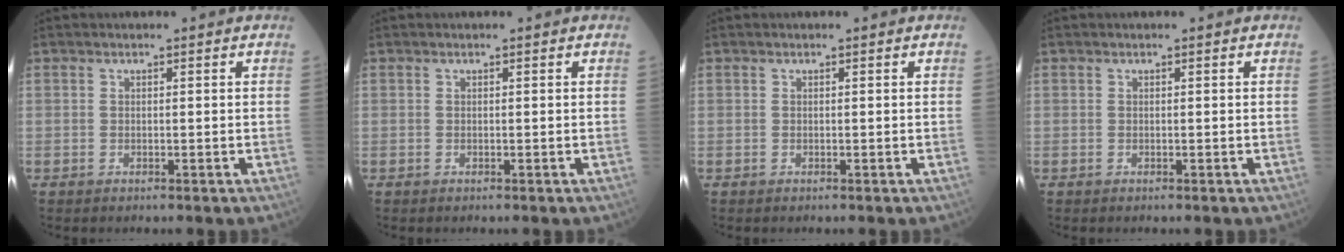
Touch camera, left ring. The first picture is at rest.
{"total": 0.0}
{"total": 0.0}
{"total": 0.0}